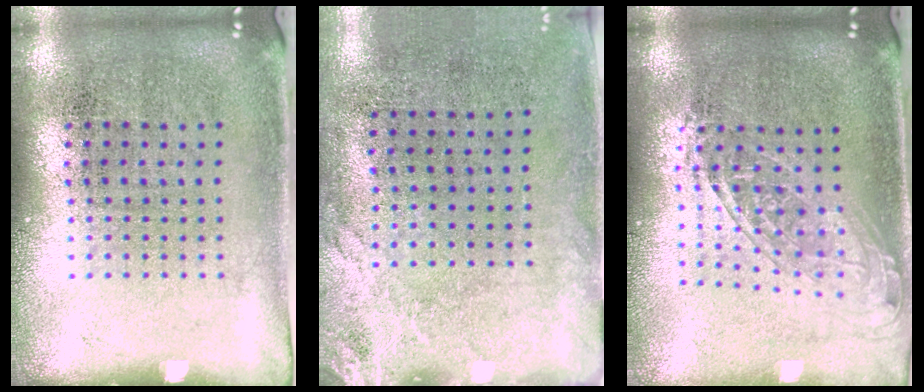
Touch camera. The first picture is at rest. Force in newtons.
{"total": 2.6, "press": 2.0, "slide": 1.6}
{"total": 1.5, "press": 1.2, "slide": 0.9}